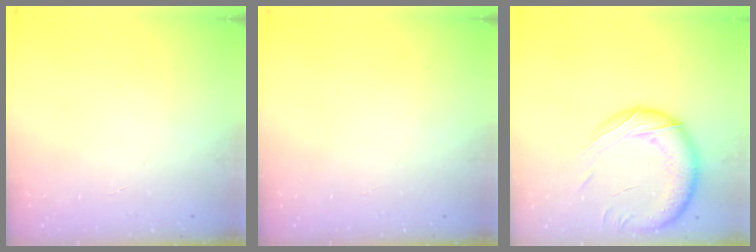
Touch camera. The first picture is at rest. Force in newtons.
{"total": 0.0}
{"total": 19.1, "press": 18.6, "slide": 4.3}